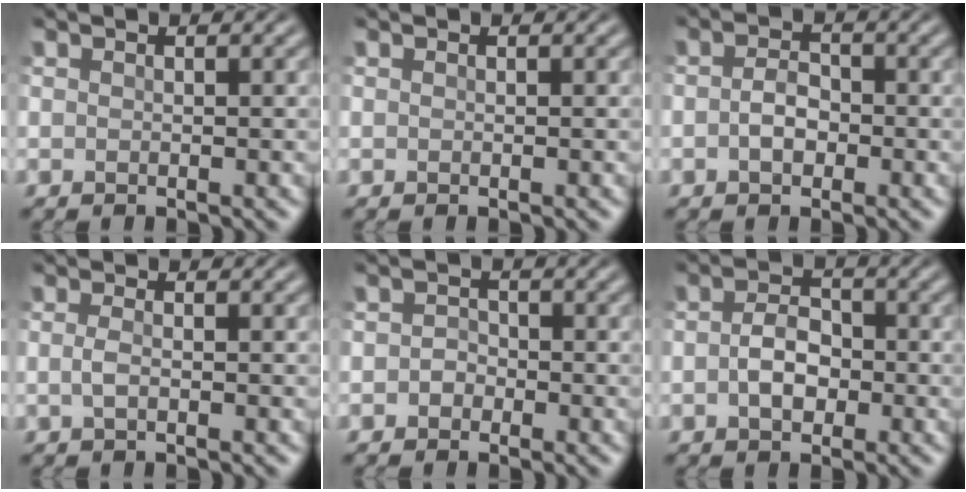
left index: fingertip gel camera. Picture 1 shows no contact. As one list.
[{"total": 0.0}, {"total": 2.2, "force": [-0.6, 1.4, 1.5], "torque": [-0.033, 0.003, -0.014]}, {"total": 1.2, "force": [-0.3, 0.4, 1.0], "torque": [-0.027, -0.001, -0.007]}, {"total": 1.2, "force": [-0.5, 1.0, 0.4], "torque": [-0.006, 0.000, -0.011]}, {"total": 3.0, "force": [-0.7, 1.9, 2.2], "torque": [-0.043, 0.002, -0.016]}]